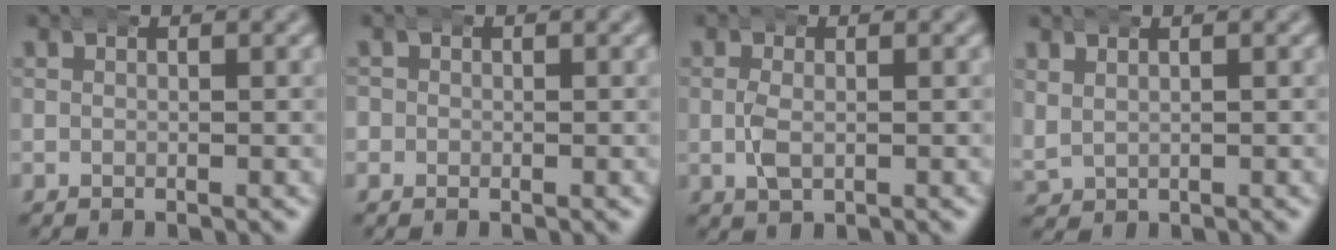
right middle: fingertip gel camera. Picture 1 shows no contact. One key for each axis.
{"total": 1.5, "fx": -0.1, "fy": 1.5, "fz": 0.1, "tx": -0.011, "ty": 0.001, "tz": -0.009}
{"total": 1.8, "fx": -0.5, "fy": 1.2, "fz": 1.4, "tx": -0.029, "ty": 0.000, "tz": -0.007}
{"total": 2.1, "fx": 0.7, "fy": 1.7, "fz": 0.8, "tx": -0.018, "ty": -0.002, "tz": 0.018}